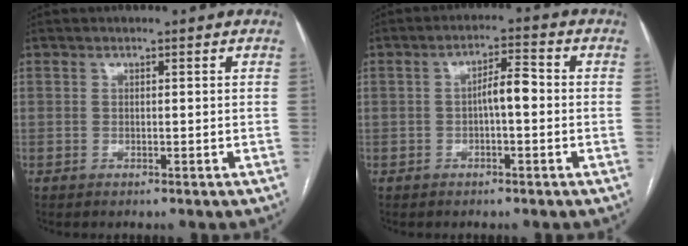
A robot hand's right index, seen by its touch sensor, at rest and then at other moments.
{"total": 4.2, "force": [-0.5, 1.1, 4.0], "torque": [-0.065, 0.014, -0.007]}